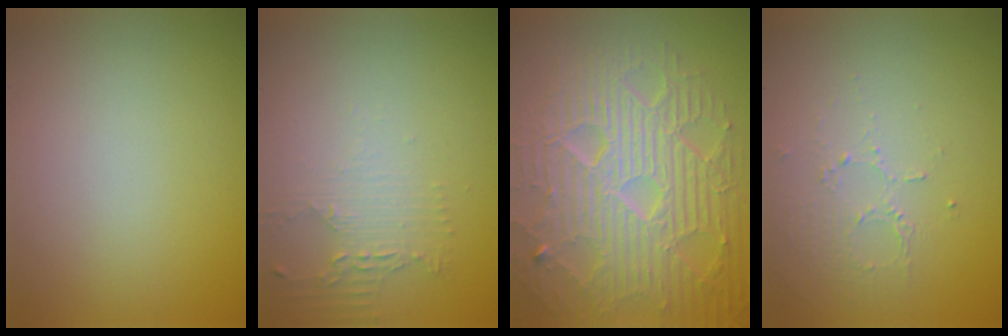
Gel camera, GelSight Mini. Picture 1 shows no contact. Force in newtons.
{"total": 2.2, "press": 1.7, "slide": 1.4}
{"total": 10.9, "press": 6.9, "slide": 8.5}
{"total": 1.4, "press": 0.8, "slide": 1.2}